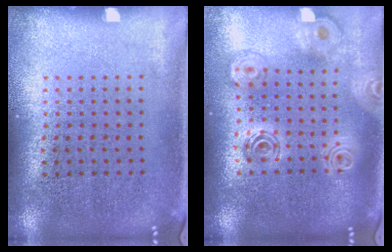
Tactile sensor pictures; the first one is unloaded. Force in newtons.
{"total": 2.1, "press": 1.7, "slide": 1.3}